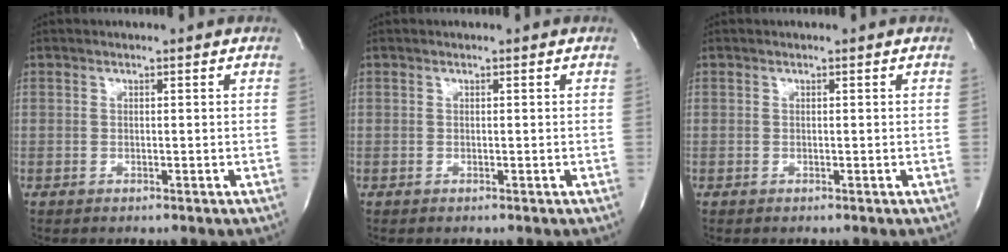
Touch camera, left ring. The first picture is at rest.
{"total": 0.0}
{"total": 0.0}